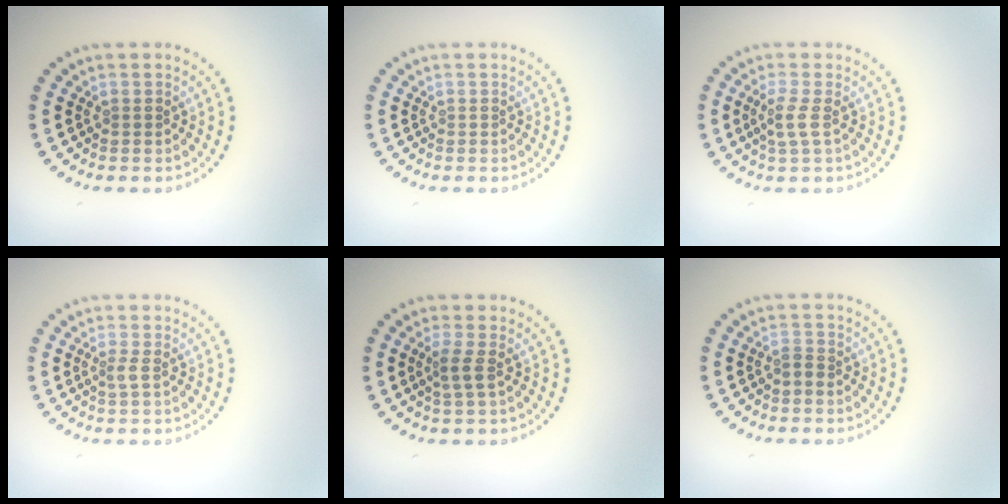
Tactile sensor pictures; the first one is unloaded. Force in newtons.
{"total": 0.0}
{"total": 1.8, "press": 1.6, "slide": 0.8}
{"total": 0.9, "press": 0.7, "slide": 0.7}
{"total": 1.6, "press": 1.3, "slide": 1.0}
{"total": 1.1, "press": 0.9, "slide": 0.7}